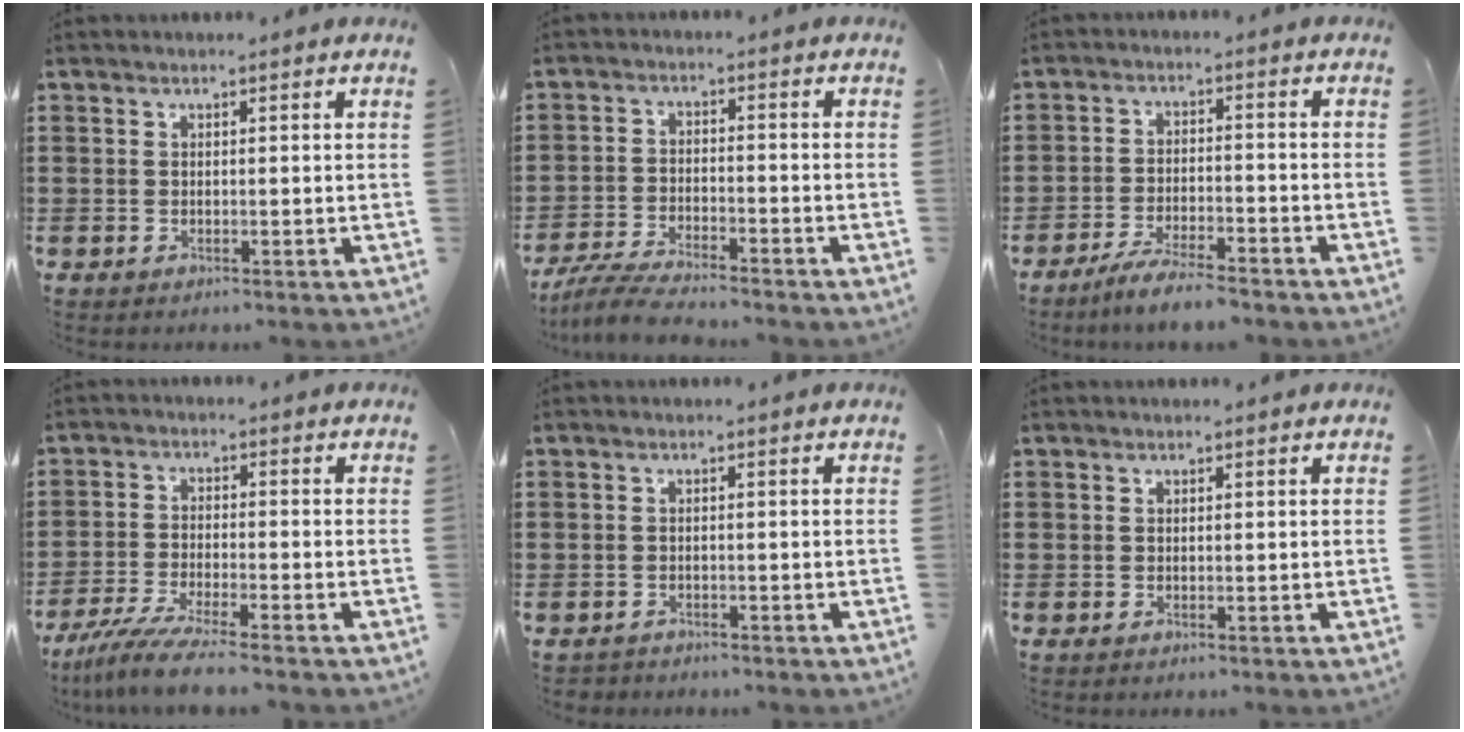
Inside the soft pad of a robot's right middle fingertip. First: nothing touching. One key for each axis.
{"total": 5.1, "fx": -4.8, "fy": 0.3, "fz": 1.6, "tx": -0.048, "ty": -0.011, "tz": -0.098}
{"total": 5.0, "fx": -4.6, "fy": 0.1, "fz": 2.1, "tx": -0.049, "ty": -0.008, "tz": -0.090}
{"total": 6.3, "fx": -5.5, "fy": -0.2, "fz": 3.0, "tx": -0.074, "ty": -0.021, "tz": -0.107}
{"total": 1.1, "fx": -1.1, "fy": 0.3, "fz": -0.1, "tx": -0.002, "ty": 0.001, "tz": -0.024}
{"total": 0.0}